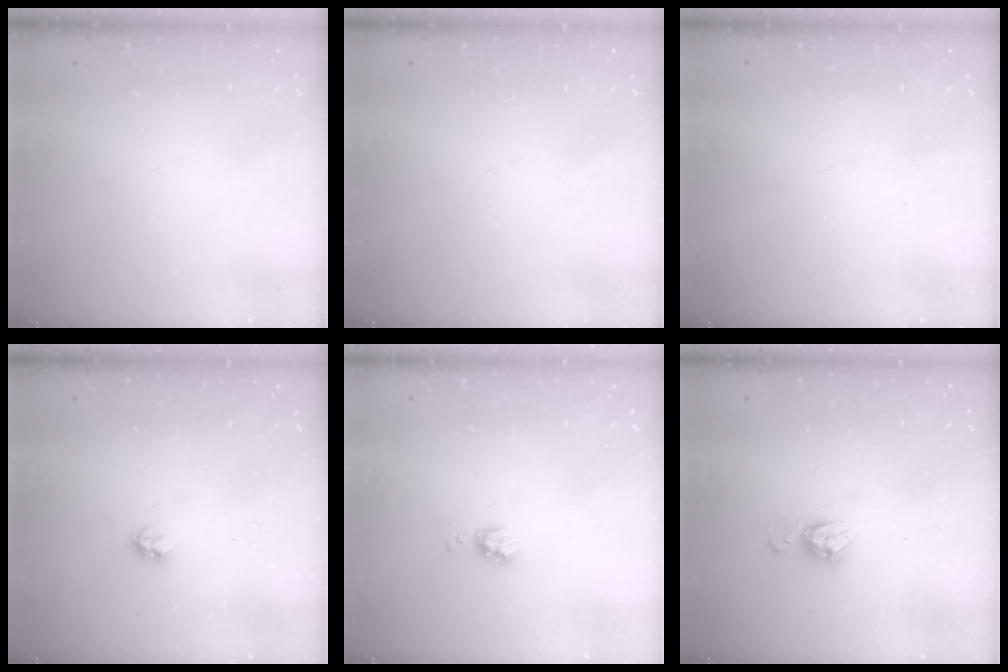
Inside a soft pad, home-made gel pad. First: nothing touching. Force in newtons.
{"total": 0.0}
{"total": 0.0}
{"total": 2.8, "press": 2.8, "slide": 0.5}
{"total": 4.1, "press": 4.0, "slide": 0.5}
{"total": 6.0, "press": 6.0, "slide": 0.4}